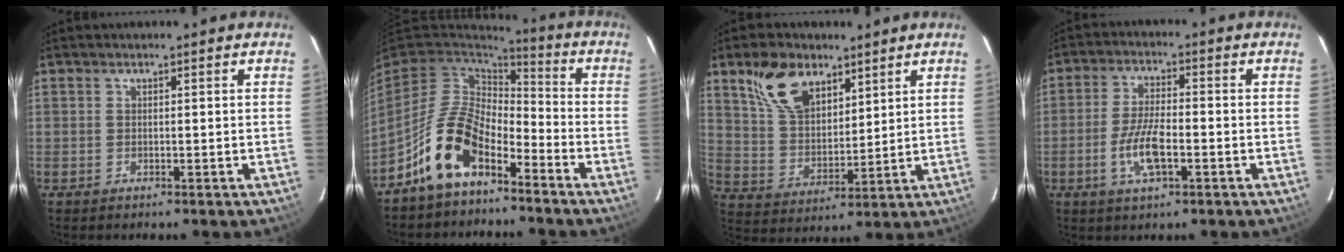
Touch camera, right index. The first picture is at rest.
{"total": 12.7, "force": [-7.4, 6.4, 8.0], "torque": [-0.164, 0.012, -0.141]}
{"total": 12.3, "force": [7.4, 7.2, 6.7], "torque": [-0.132, 0.024, 0.149]}
{"total": 7.2, "force": [-2.6, 2.4, 6.2], "torque": [-0.130, 0.001, -0.051]}